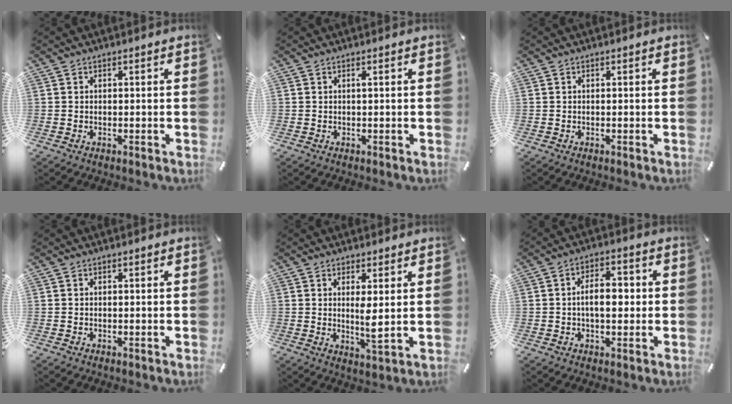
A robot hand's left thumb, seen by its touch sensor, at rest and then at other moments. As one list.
[{"total": 0.8, "force": [0.2, 0.0, 0.7], "torque": [-0.013, 0.000, 0.003]}, {"total": 0.0}, {"total": 0.0}, {"total": 5.2, "force": [1.2, 1.2, 4.9], "torque": [-0.088, -0.015, 0.016]}, {"total": 7.6, "force": [-0.2, 4.3, 6.3], "torque": [-0.091, 0.006, -0.010]}]